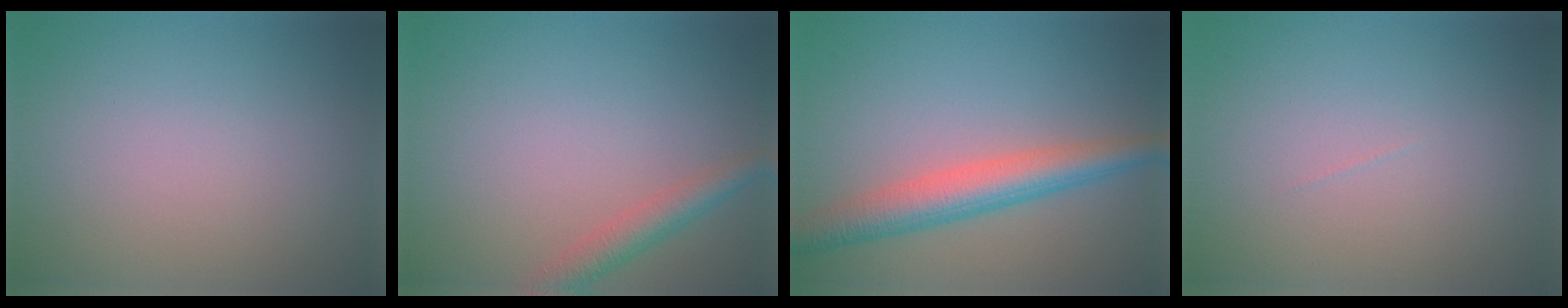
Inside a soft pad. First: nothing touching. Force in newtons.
{"total": 2.8, "press": 2.8, "slide": 0.1}
{"total": 5.2, "press": 5.2, "slide": 0.1}
{"total": 0.0}